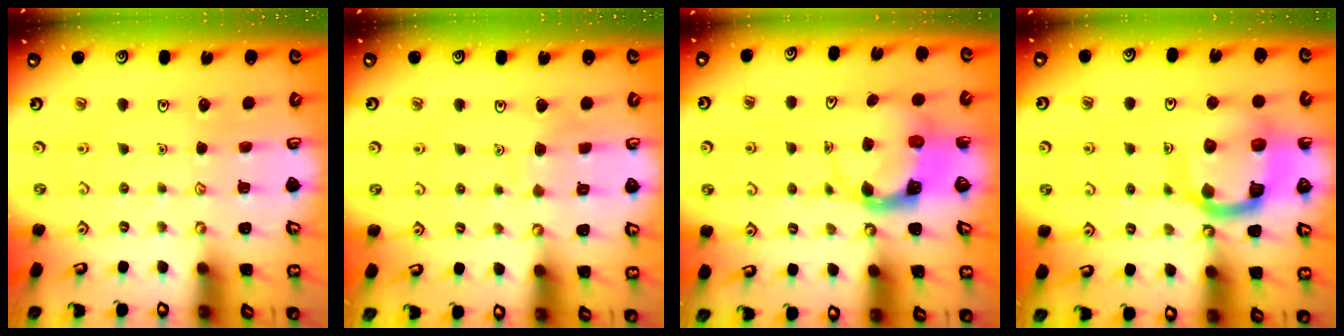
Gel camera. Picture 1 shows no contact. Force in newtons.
{"total": 3.9, "press": 3.9, "slide": 0.3}
{"total": 3.9, "press": 3.9, "slide": 0.5}
{"total": 14.5, "press": 14.4, "slide": 1.5}